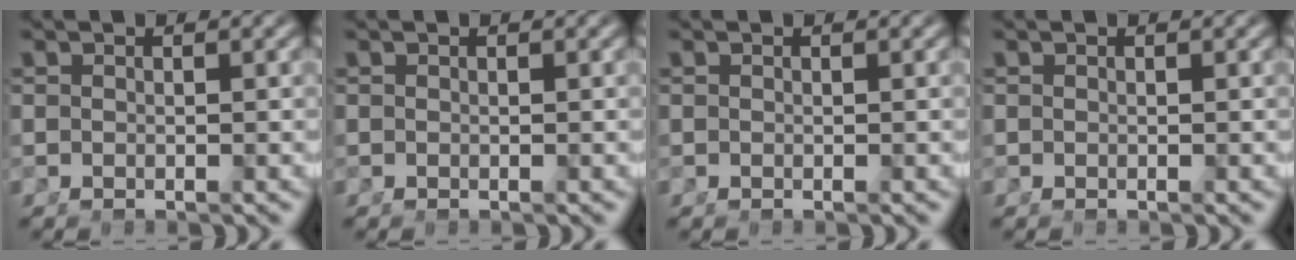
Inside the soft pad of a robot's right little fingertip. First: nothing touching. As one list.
[{"total": 0.0}, {"total": 0.0}, {"total": 0.0}]